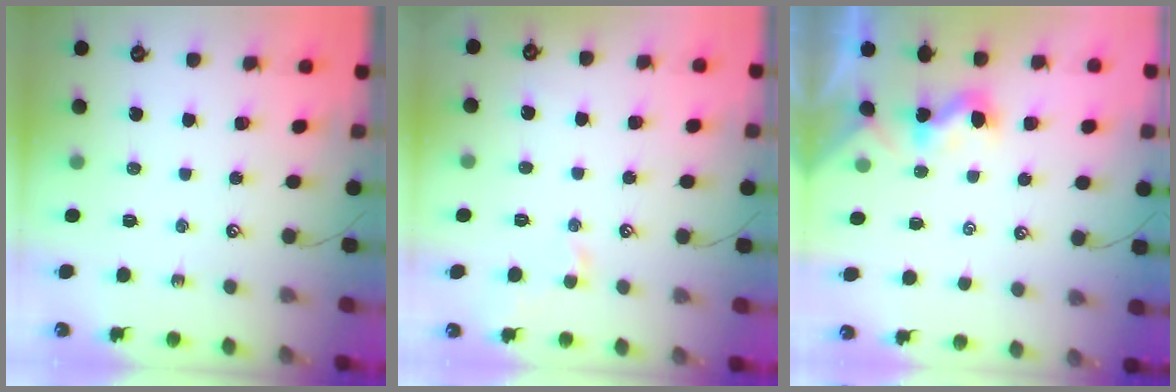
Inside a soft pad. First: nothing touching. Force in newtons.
{"total": 1.1, "press": 1.0, "slide": 0.1}
{"total": 2.5, "press": 2.5, "slide": 0.3}